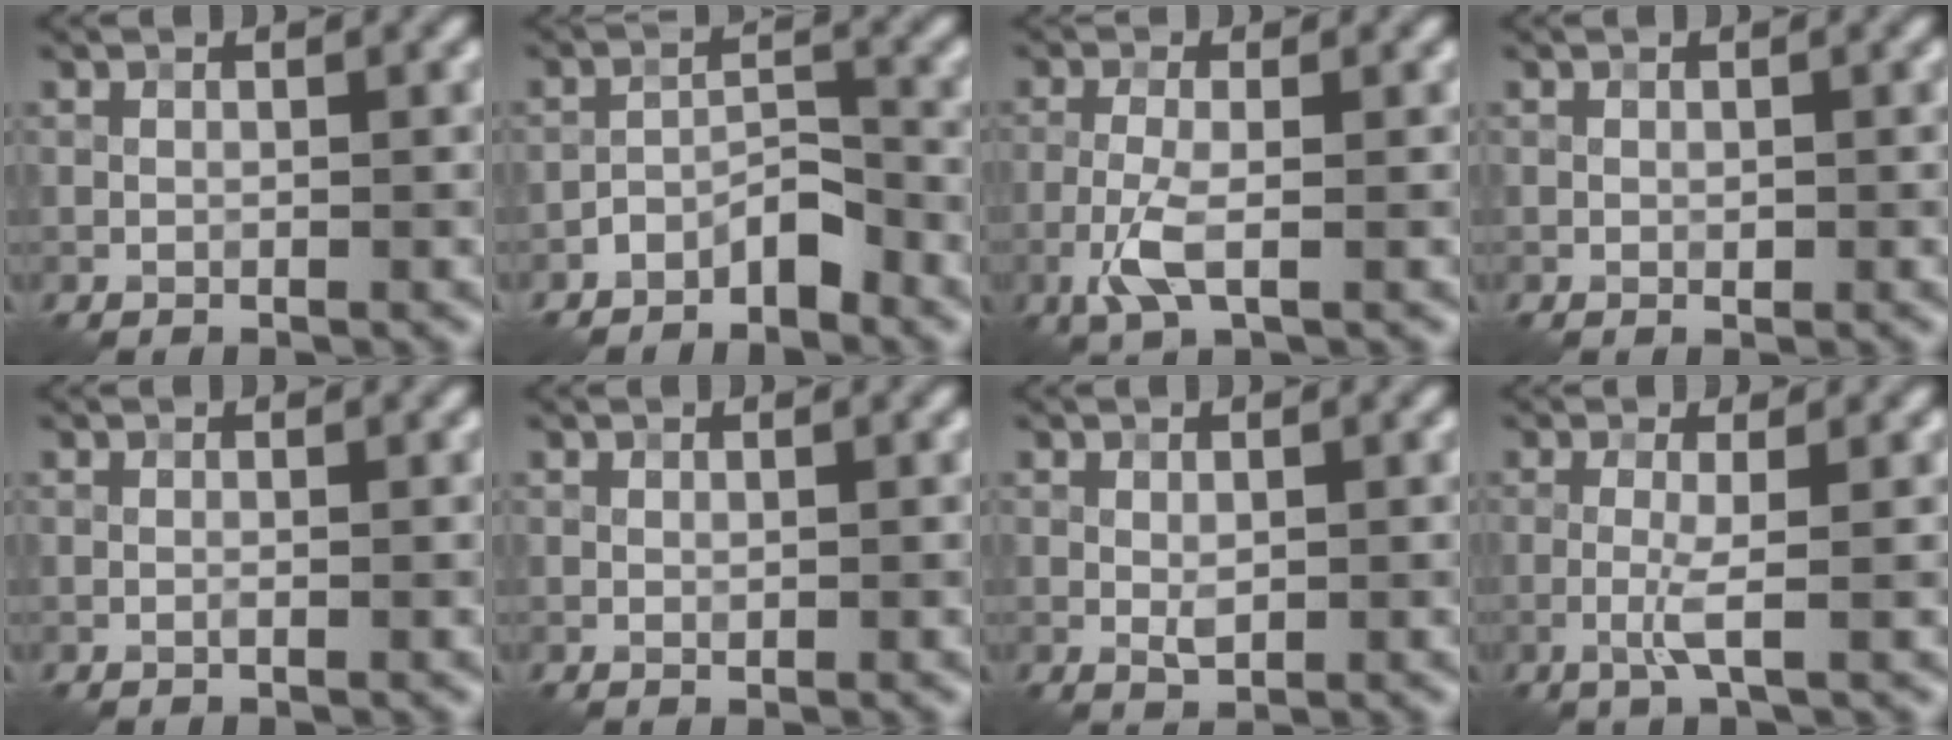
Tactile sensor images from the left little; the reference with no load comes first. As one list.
[{"total": 3.3, "force": [-2.5, 1.3, 1.7], "torque": [-0.026, 0.014, -0.050]}, {"total": 3.4, "force": [-1.3, 1.0, 3.0], "torque": [-0.073, -0.001, -0.032]}, {"total": 0.5, "force": [-0.1, 0.3, 0.4], "torque": [-0.006, 0.000, 0.000]}, {"total": 0.0}, {"total": 0.0}, {"total": 1.3, "force": [0.0, 0.7, 1.0], "torque": [-0.020, -0.001, 0.001]}, {"total": 2.2, "force": [-0.6, 0.1, 2.1], "torque": [-0.049, -0.002, -0.017]}]